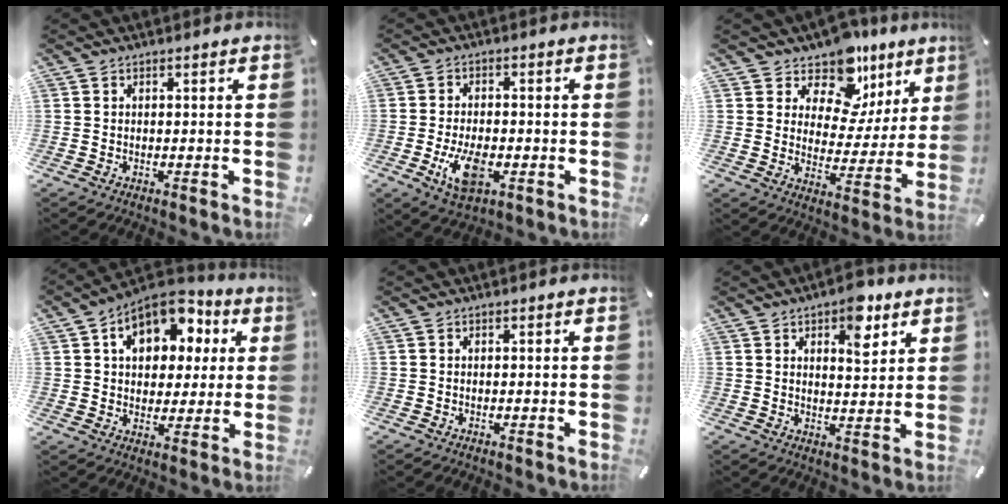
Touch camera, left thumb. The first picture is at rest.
{"total": 8.8, "force": [-2.7, 4.8, 6.8], "torque": [-0.146, -0.002, -0.050]}
{"total": 12.7, "force": [9.5, 7.3, 4.2], "torque": [-0.064, -0.084, 0.169]}
{"total": 13.1, "force": [5.4, 9.5, 7.2], "torque": [-0.111, -0.018, 0.096]}
{"total": 0.0}
{"total": 8.5, "force": [5.1, 4.1, 5.5], "torque": [-0.057, -0.029, 0.079]}